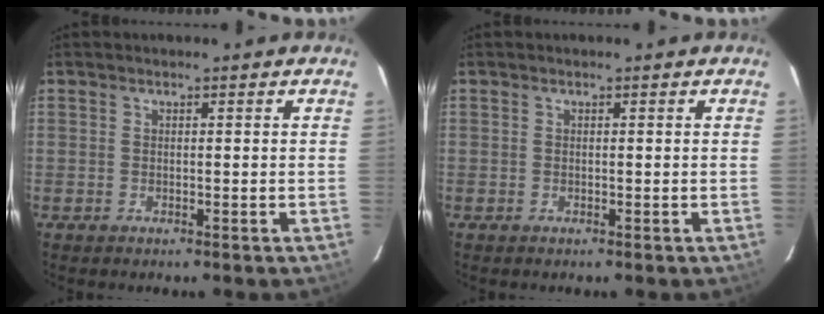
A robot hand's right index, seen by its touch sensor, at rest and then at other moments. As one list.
[{"total": 0.0}]